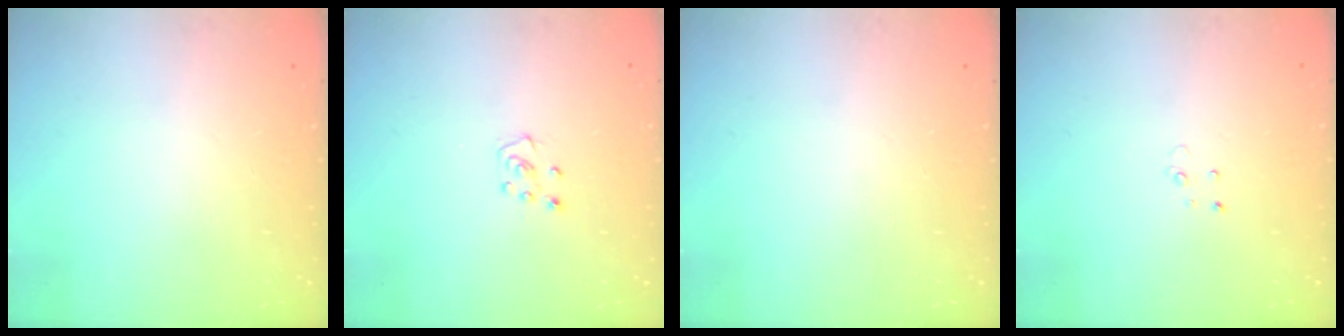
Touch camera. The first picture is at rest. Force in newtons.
{"total": 4.8, "press": 4.8, "slide": 0.4}
{"total": 0.0}
{"total": 2.5, "press": 2.5, "slide": 0.2}